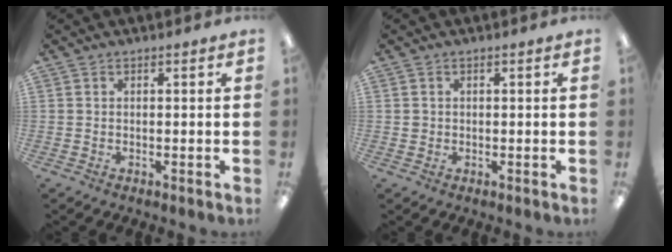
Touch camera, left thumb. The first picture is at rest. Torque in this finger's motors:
{"motor_torque": [-0.10, 0.09, -0.02, -0.05, 0.00]}